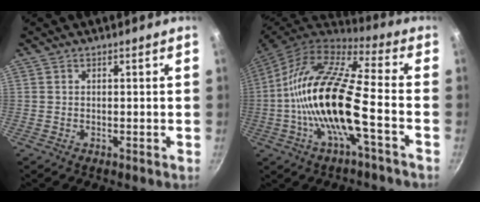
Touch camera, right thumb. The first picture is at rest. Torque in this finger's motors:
{"motor_torque": [-0.27, 1.59, 2.41, -0.35, 0.82]}